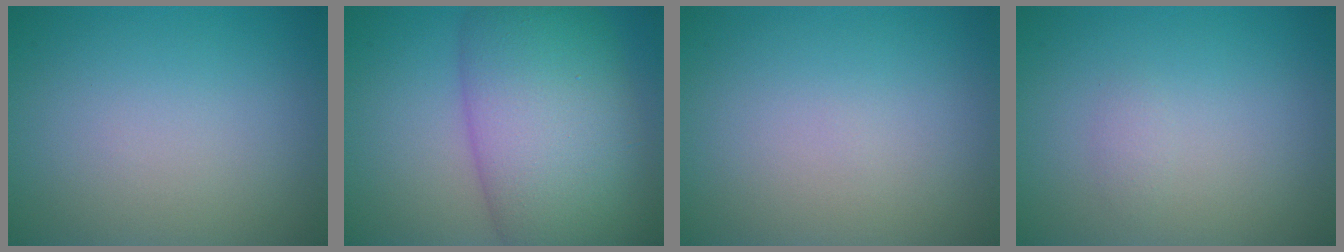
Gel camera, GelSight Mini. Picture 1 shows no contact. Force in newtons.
{"total": 12.1, "press": 12.1, "slide": 0.5}
{"total": 0.0}
{"total": 0.7, "press": 0.7, "slide": 0.0}